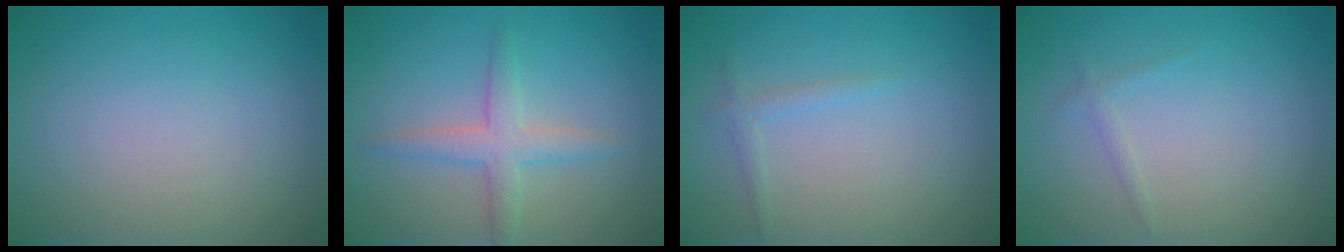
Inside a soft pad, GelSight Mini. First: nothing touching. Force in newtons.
{"total": 2.9, "press": 2.9, "slide": 0.1}
{"total": 1.1, "press": 1.1, "slide": 0.1}
{"total": 0.8, "press": 0.8, "slide": 0.1}